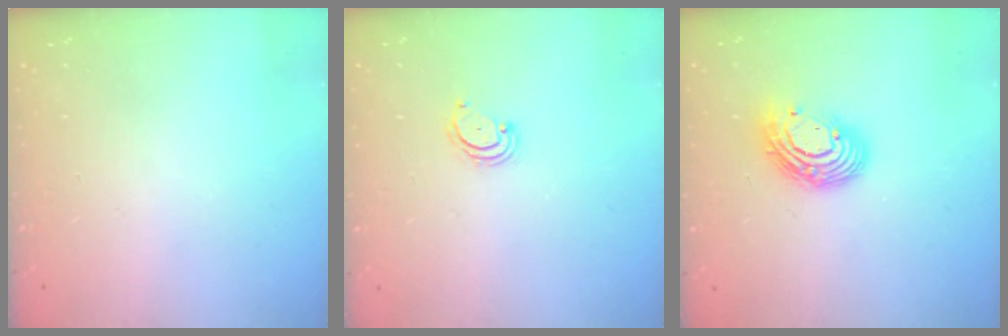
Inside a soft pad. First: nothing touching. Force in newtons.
{"total": 2.8, "press": 2.8, "slide": 0.3}
{"total": 11.9, "press": 11.9, "slide": 1.0}